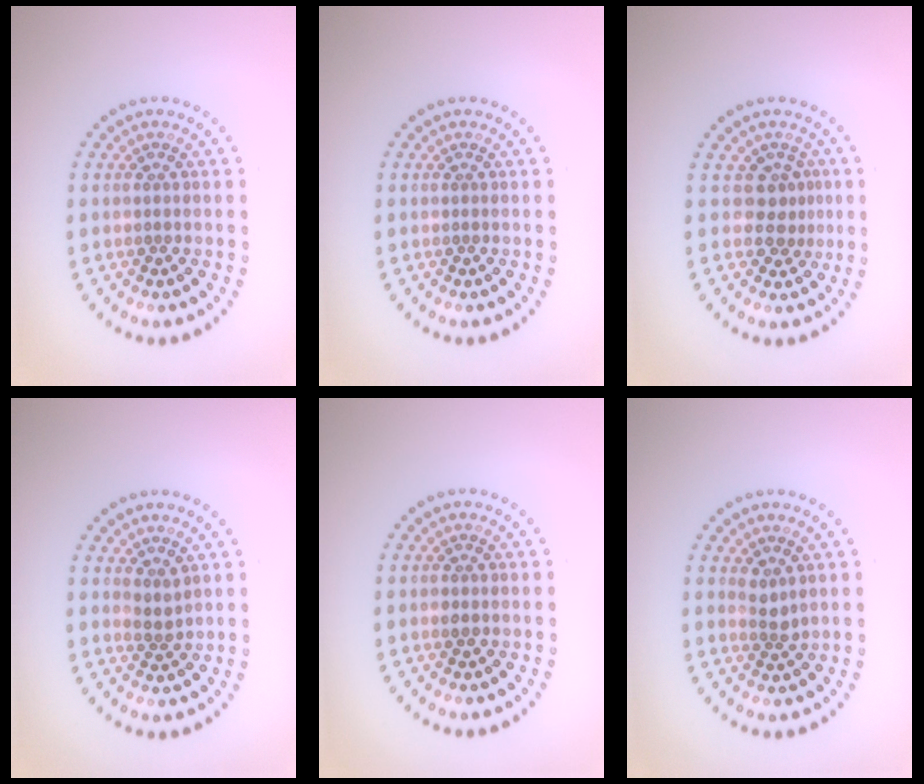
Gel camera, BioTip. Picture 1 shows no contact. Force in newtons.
{"total": 0.0}
{"total": 2.3, "press": 1.5, "slide": 1.7}
{"total": 1.1, "press": 0.7, "slide": 0.8}
{"total": 0.7, "press": 0.7, "slide": 0.1}
{"total": 1.3, "press": 1.0, "slide": 0.9}